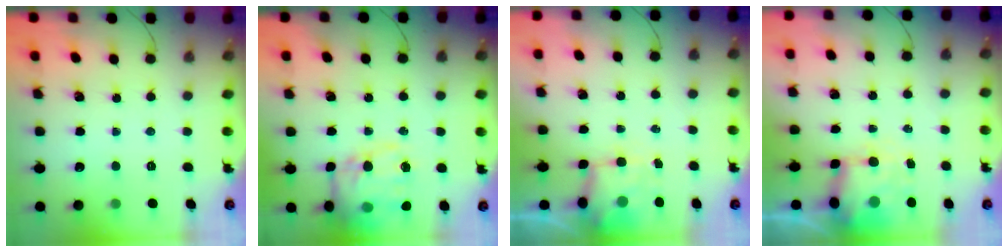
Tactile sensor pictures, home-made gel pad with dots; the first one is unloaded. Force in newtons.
{"total": 16.8, "press": 16.4, "slide": 3.2}
{"total": 3.1, "press": 3.0, "slide": 0.7}
{"total": 5.4, "press": 5.2, "slide": 1.4}